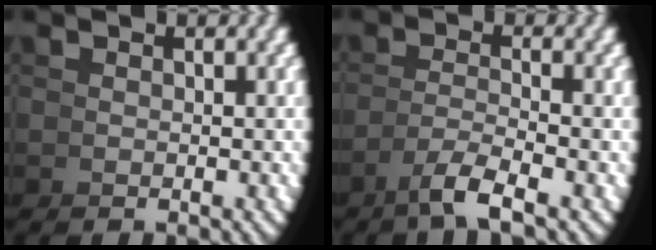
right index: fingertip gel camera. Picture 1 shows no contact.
{"total": 2.9, "force": [-1.6, -0.4, 2.4], "torque": [-0.043, -0.004, -0.022]}